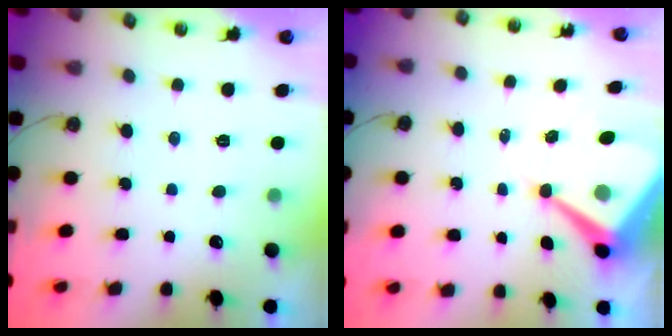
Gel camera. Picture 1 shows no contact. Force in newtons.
{"total": 10.0, "press": 9.9, "slide": 1.1}